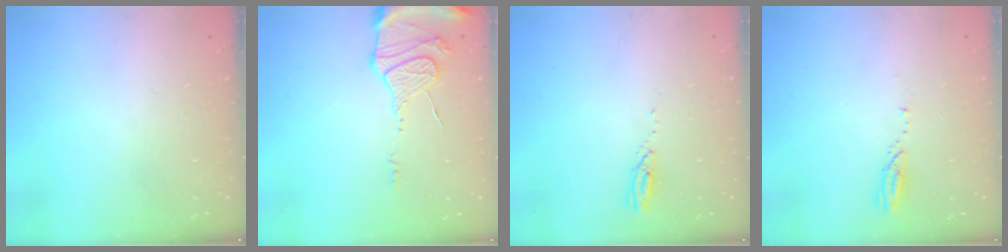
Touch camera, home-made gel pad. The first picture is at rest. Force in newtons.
{"total": 12.5, "press": 12.4, "slide": 1.1}
{"total": 3.2, "press": 3.2, "slide": 0.2}
{"total": 3.0, "press": 3.0, "slide": 0.1}